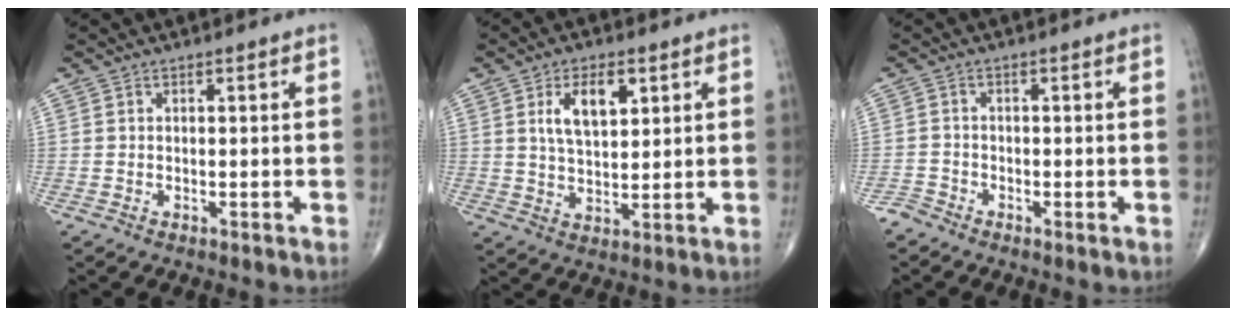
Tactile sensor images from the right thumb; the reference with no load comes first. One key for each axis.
{"total": 8.4, "fx": 3.2, "fy": 4.2, "fz": 6.5, "tx": -0.098, "ty": -0.013, "tz": 0.061}
{"total": 1.7, "fx": -1.5, "fy": 0.7, "fz": 0.2, "tx": 0.001, "ty": -0.005, "tz": -0.035}